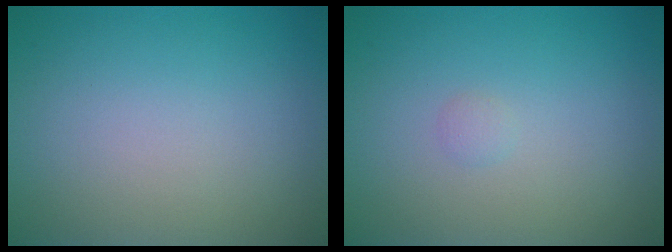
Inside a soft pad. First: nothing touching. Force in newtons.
{"total": 0.5, "press": 0.5, "slide": 0.1}